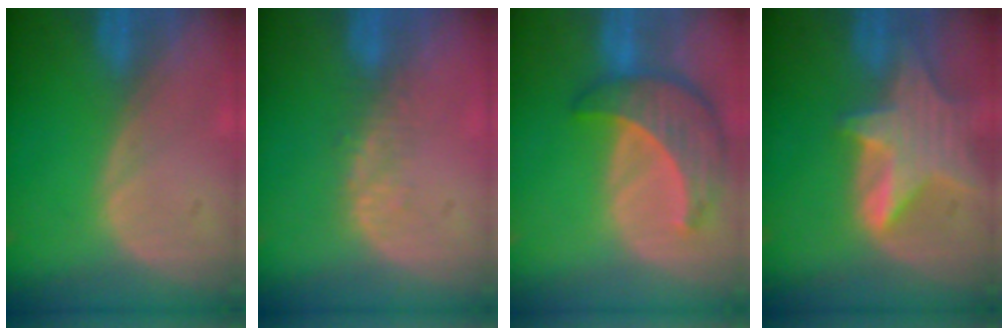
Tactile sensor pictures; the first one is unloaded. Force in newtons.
{"total": 2.9, "press": 2.3, "slide": 1.8}
{"total": 8.6, "press": 7.8, "slide": 3.8}
{"total": 8.5, "press": 7.6, "slide": 3.9}